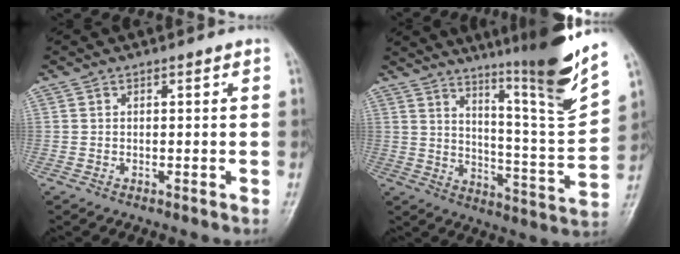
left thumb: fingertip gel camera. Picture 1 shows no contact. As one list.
[{"total": 18.9, "force": [12.7, 0.8, 14.0], "torque": [-0.187, -0.077, 0.197]}]